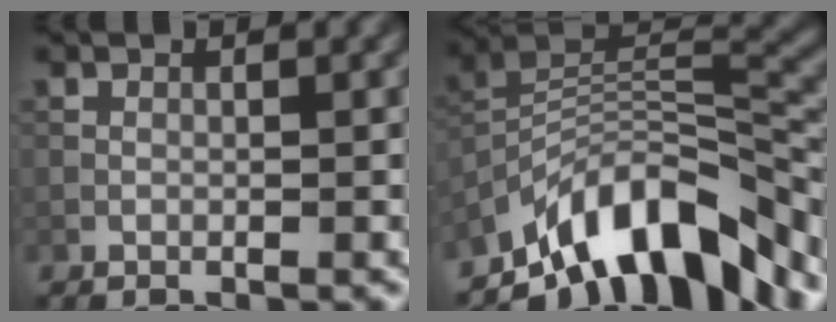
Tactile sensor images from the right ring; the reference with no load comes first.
{"total": 11.1, "force": [-8.0, 3.7, 6.8], "torque": [-0.110, 0.007, -0.150]}